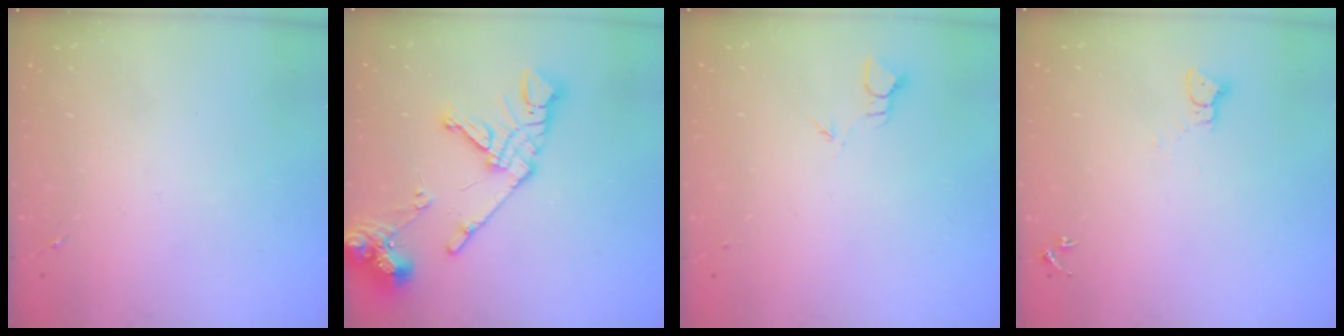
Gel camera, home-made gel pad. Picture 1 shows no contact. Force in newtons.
{"total": 17.0, "press": 16.9, "slide": 2.2}
{"total": 2.0, "press": 2.0, "slide": 0.1}
{"total": 2.3, "press": 2.3, "slide": 0.2}